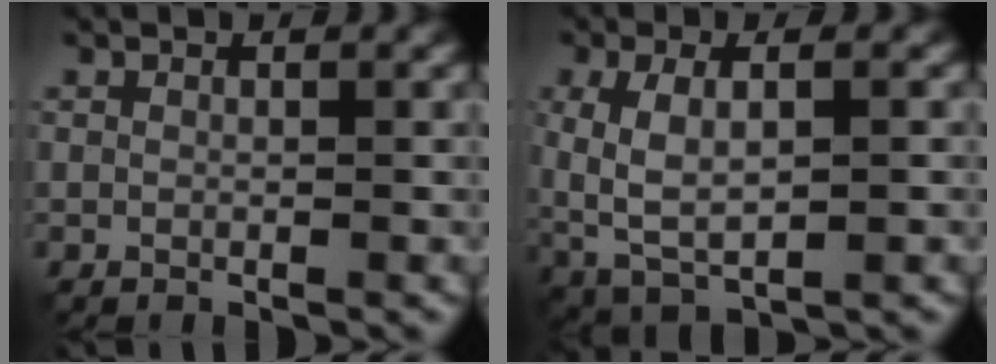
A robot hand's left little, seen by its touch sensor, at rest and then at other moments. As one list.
[{"total": 5.3, "force": [0.2, 2.3, 4.8], "torque": [-0.106, 0.002, 0.007]}]